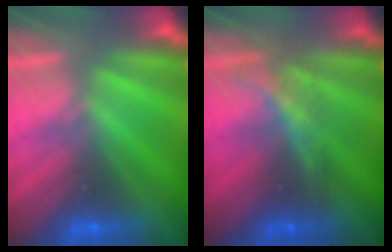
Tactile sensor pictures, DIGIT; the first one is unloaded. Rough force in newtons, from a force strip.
{"total": 1.7}